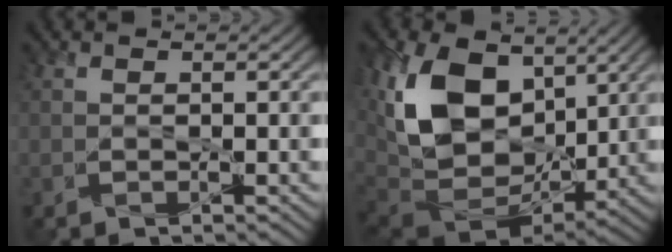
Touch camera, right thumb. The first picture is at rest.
{"total": 16.3, "force": [4.0, 10.6, 11.7], "torque": [-0.258, 0.000, 0.081]}